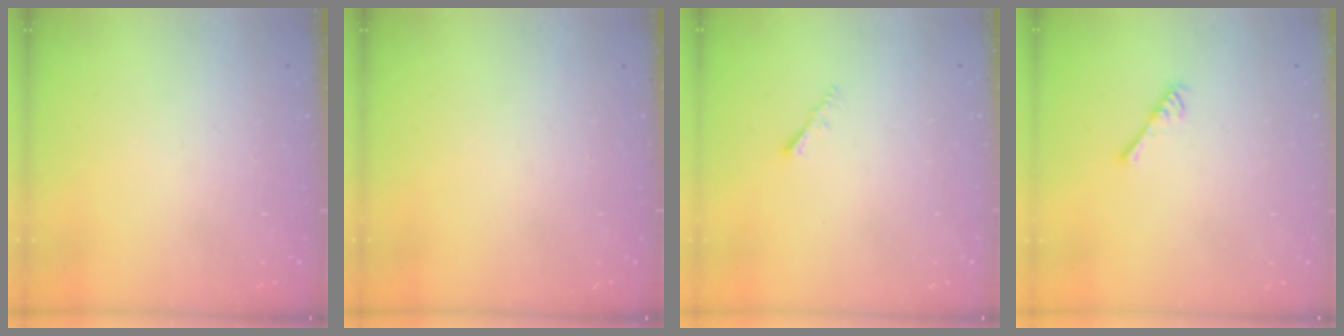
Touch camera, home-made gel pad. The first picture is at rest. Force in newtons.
{"total": 0.0}
{"total": 1.2, "press": 1.1, "slide": 0.4}
{"total": 2.6, "press": 2.6, "slide": 0.5}